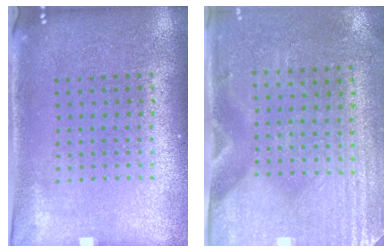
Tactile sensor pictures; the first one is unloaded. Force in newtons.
{"total": 2.9, "press": 2.5, "slide": 1.5}